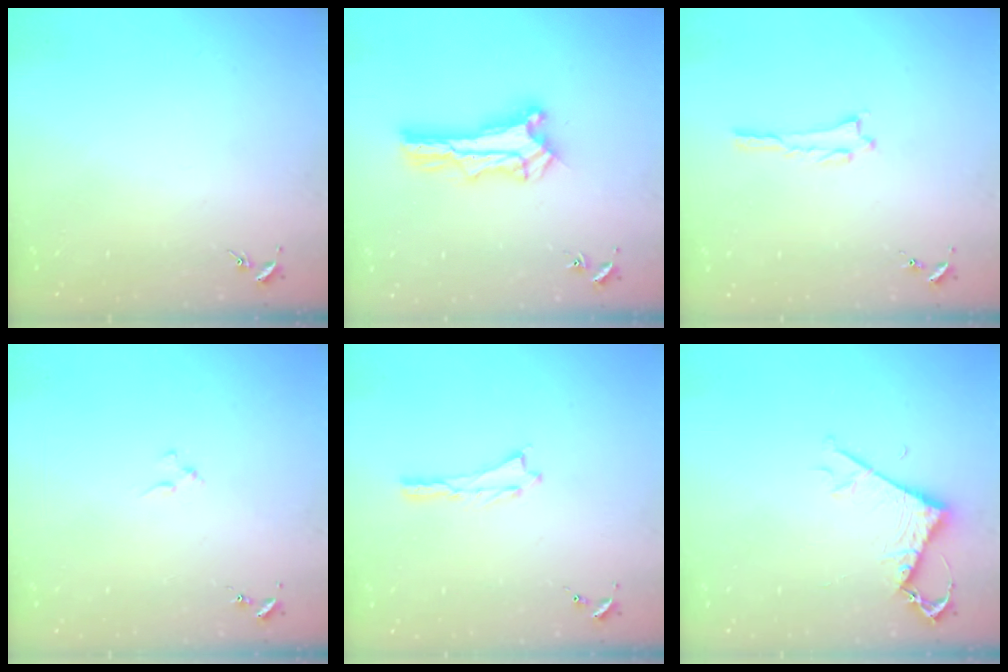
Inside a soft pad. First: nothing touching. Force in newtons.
{"total": 2.7, "press": 2.7, "slide": 0.3}
{"total": 0.0}
{"total": 0.9, "press": 0.9, "slide": 0.2}
{"total": 0.0}
{"total": 5.3, "press": 5.2, "slide": 0.5}